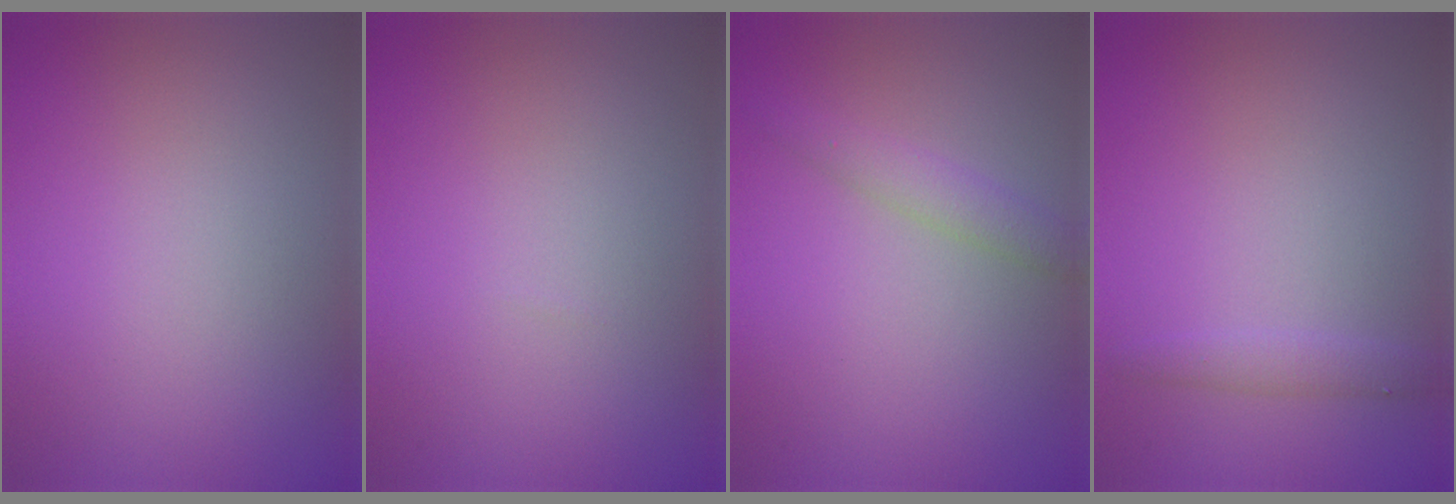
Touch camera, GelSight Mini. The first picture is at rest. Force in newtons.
{"total": 0.0}
{"total": 1.9, "press": 1.9, "slide": 0.0}
{"total": 1.3, "press": 1.3, "slide": 0.2}